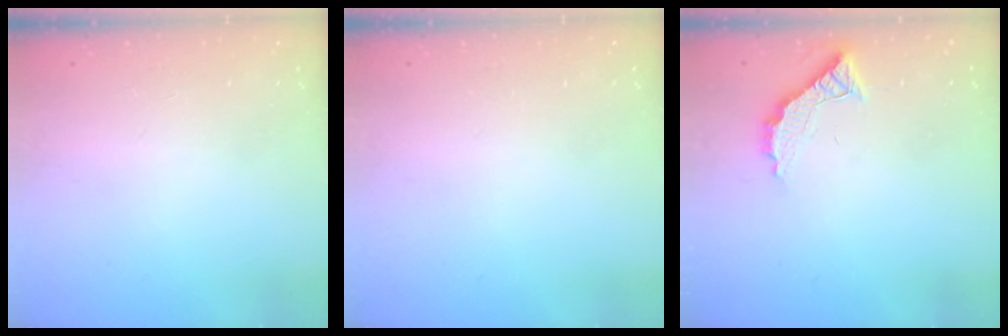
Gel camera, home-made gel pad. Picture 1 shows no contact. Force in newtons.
{"total": 0.0}
{"total": 8.6, "press": 8.6, "slide": 0.5}